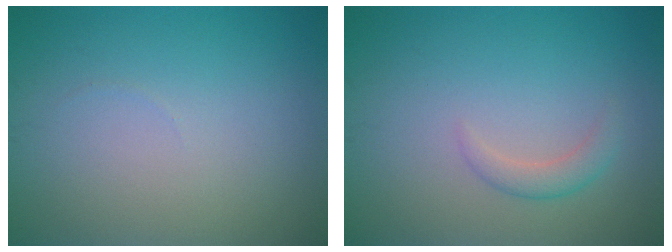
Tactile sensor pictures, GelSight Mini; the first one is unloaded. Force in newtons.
{"total": 1.6, "press": 1.6, "slide": 0.1}